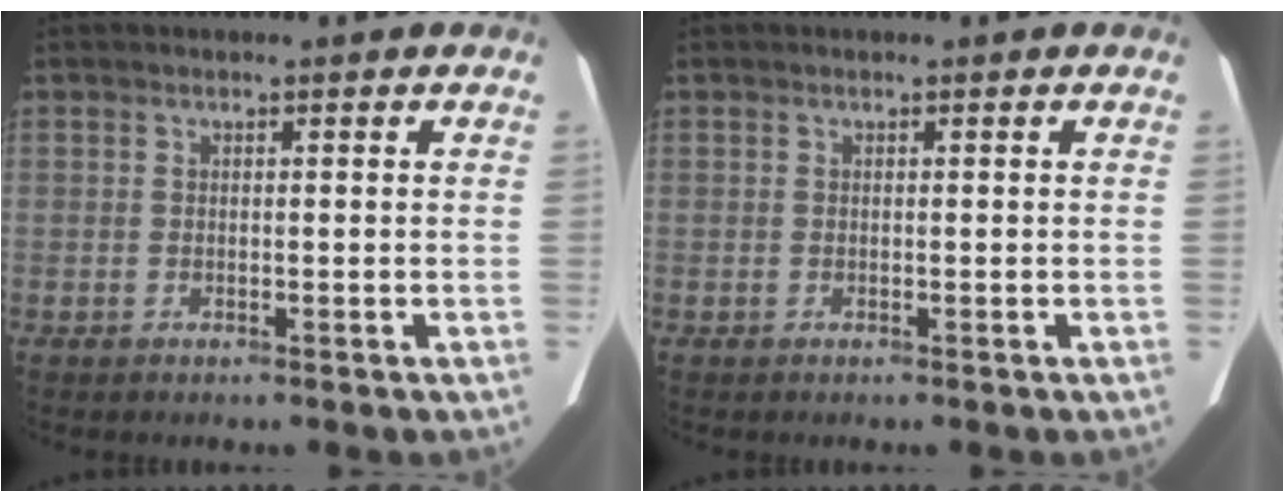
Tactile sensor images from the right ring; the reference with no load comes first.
{"total": 0.0}